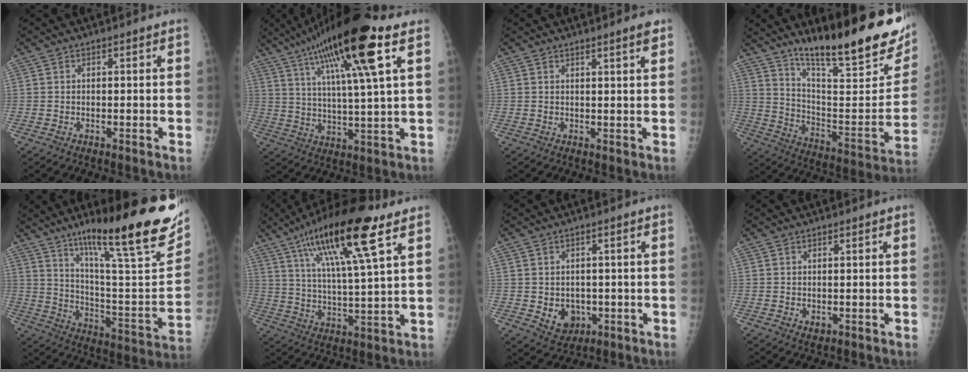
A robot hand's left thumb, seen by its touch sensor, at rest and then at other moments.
{"total": 20.8, "force": [10.6, 2.8, 17.7], "torque": [-0.307, -0.009, 0.180]}
{"total": 2.2, "force": [1.6, -0.1, 1.4], "torque": [-0.018, -0.010, 0.023]}
{"total": 26.9, "force": [17.8, 5.4, 19.4], "torque": [-0.264, -0.082, 0.281]}
{"total": 29.0, "force": [18.2, 4.7, 22.1], "torque": [-0.311, -0.067, 0.286]}
{"total": 19.7, "force": [10.4, 3.8, 16.3], "torque": [-0.280, -0.022, 0.182]}
{"total": 5.7, "force": [-0.9, 4.7, 3.1], "torque": [-0.022, -0.001, 0.001]}
{"total": 1.3, "force": [-0.1, 1.0, 0.8], "torque": [-0.009, -0.002, 0.001]}